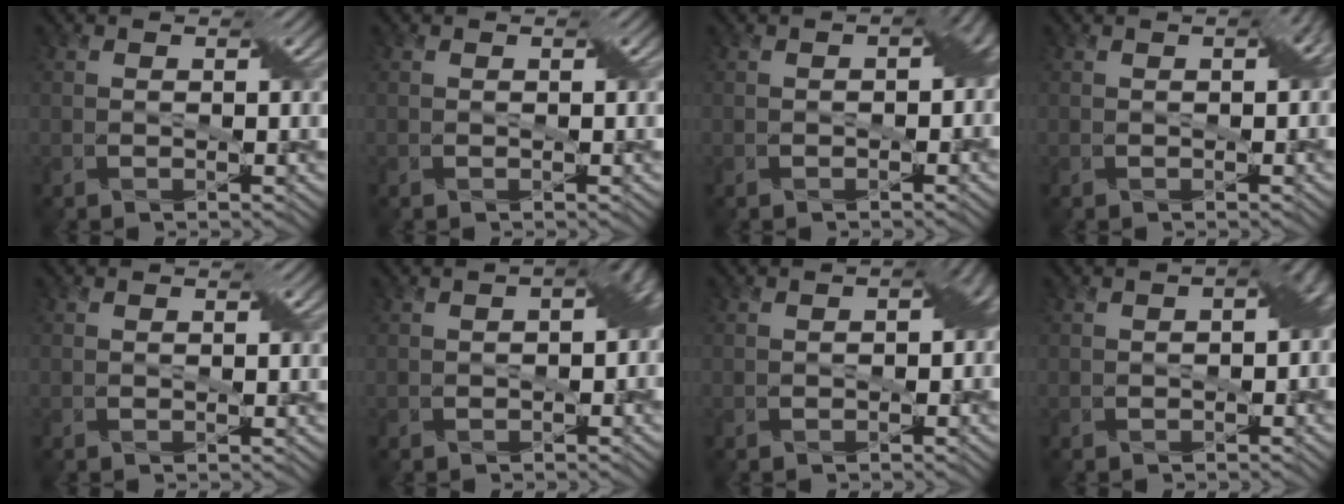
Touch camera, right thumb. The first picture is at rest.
{"total": 0.0}
{"total": 2.9, "force": [-0.4, 1.9, 2.2], "torque": [-0.024, -0.004, -0.008]}
{"total": 2.2, "force": [0.2, 1.1, 1.9], "torque": [-0.023, 0.006, 0.008]}
{"total": 0.0}
{"total": 4.2, "force": [-0.4, 2.5, 3.4], "torque": [-0.038, 0.000, -0.007]}
{"total": 3.0, "force": [-0.4, 1.9, 2.2], "torque": [-0.026, -0.005, -0.009]}
{"total": 4.1, "force": [-0.5, 2.4, 3.3], "torque": [-0.036, -0.001, -0.008]}